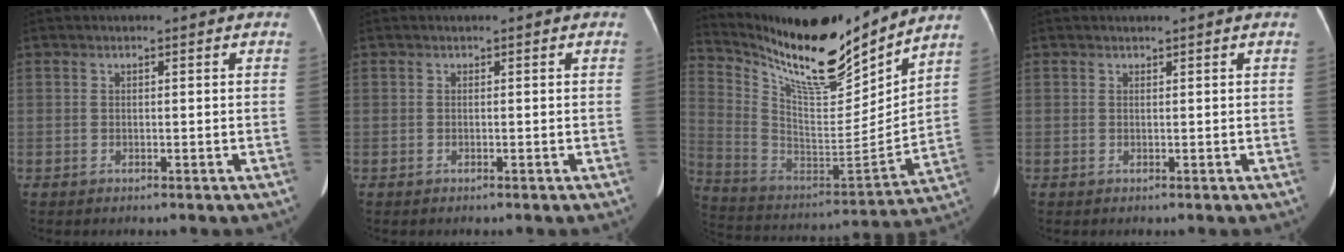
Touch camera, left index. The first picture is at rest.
{"total": 0.0}
{"total": 20.5, "force": [17.5, 2.8, 10.3], "torque": [-0.197, -0.026, 0.306]}
{"total": 0.0}